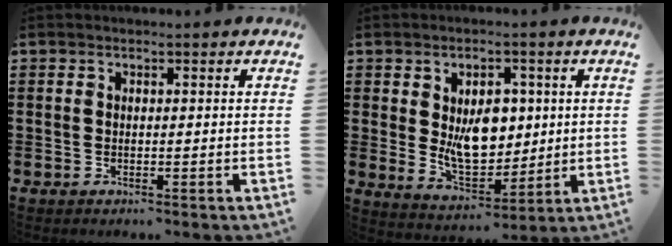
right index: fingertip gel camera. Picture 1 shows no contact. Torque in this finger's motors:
{"motor_torque": [1.61, 0.52, 0.88, 0.21]}